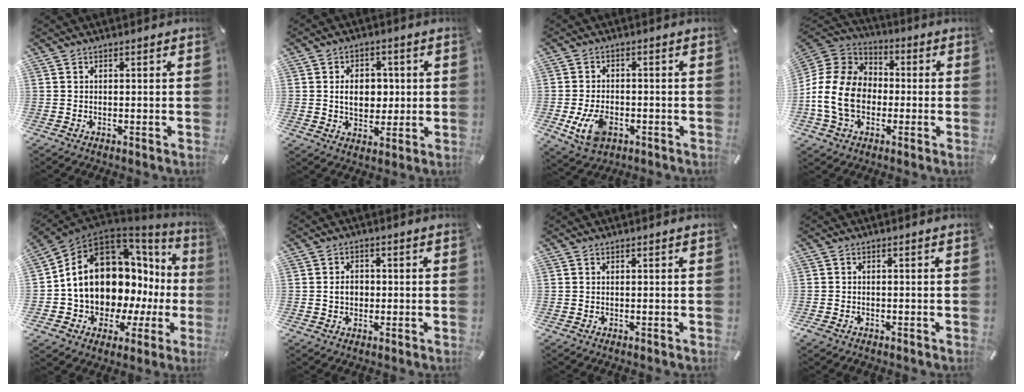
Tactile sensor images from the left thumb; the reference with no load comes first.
{"total": 8.3, "force": [0.5, 6.4, 5.3], "torque": [-0.076, 0.006, 0.007]}
{"total": 7.8, "force": [-2.6, 5.2, 5.3], "torque": [-0.111, 0.006, -0.047]}
{"total": 15.9, "force": [-3.7, 12.9, 8.6], "torque": [-0.207, 0.031, -0.073]}
{"total": 19.5, "force": [2.9, 14.1, 13.2], "torque": [-0.239, -0.050, 0.072]}
{"total": 2.6, "force": [-0.3, 2.1, 1.5], "torque": [-0.021, 0.002, -0.010]}
{"total": 0.0}
{"total": 1.2, "force": [-0.8, 0.8, 0.4], "torque": [-0.004, 0.003, -0.018]}